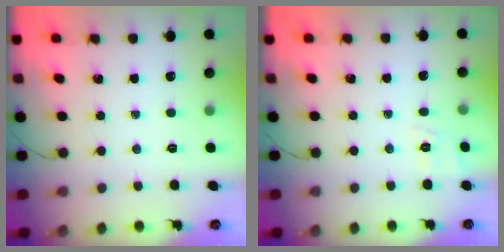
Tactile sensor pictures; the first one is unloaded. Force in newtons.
{"total": 3.0, "press": 2.4, "slide": 1.8}